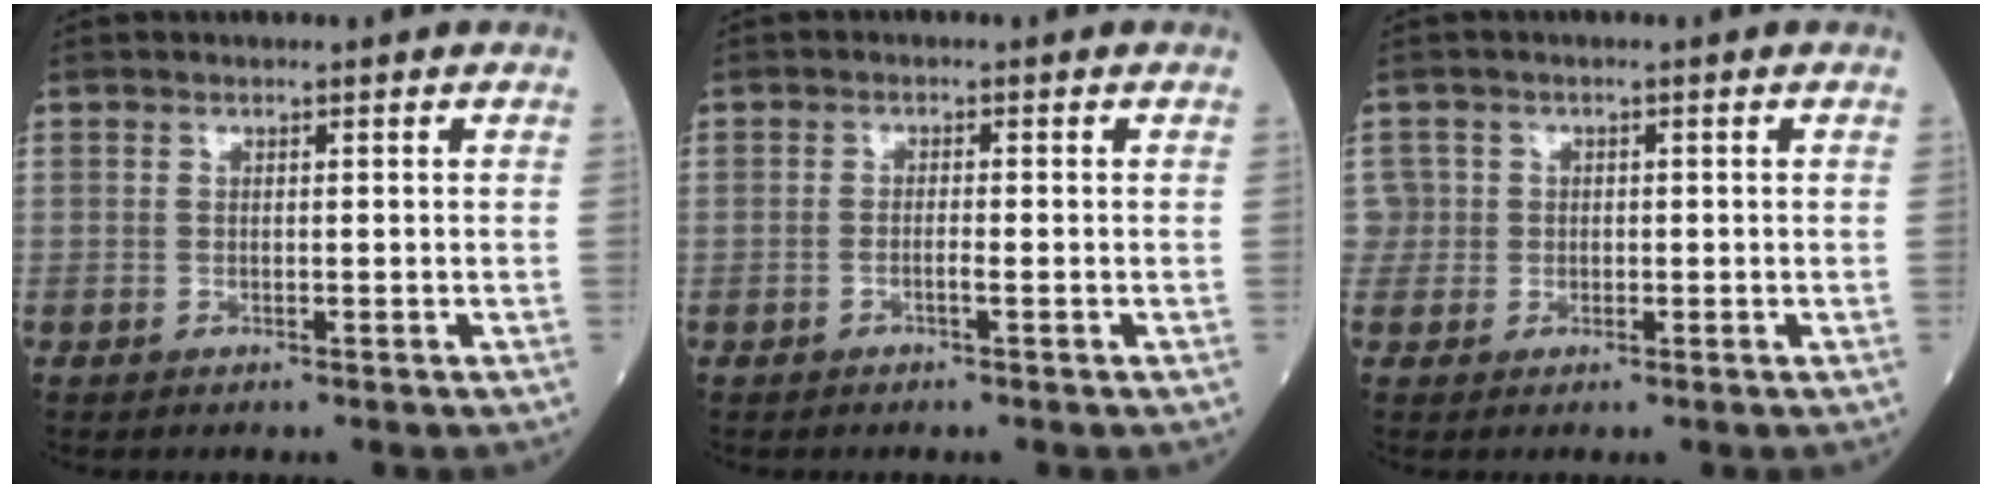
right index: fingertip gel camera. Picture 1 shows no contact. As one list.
[{"total": 1.1, "force": [-0.5, 0.0, 0.9], "torque": [-0.018, 0.002, -0.010]}, {"total": 2.7, "force": [0.1, 2.7, -0.1], "torque": [0.017, 0.008, 0.000]}]